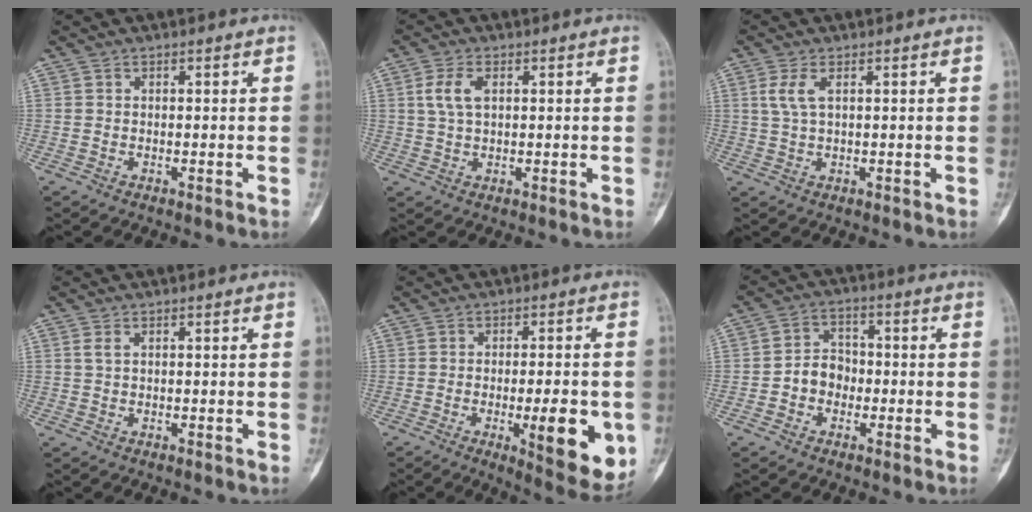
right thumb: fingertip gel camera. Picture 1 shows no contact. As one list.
[{"total": 4.7, "force": [1.3, 2.4, 3.8], "torque": [-0.087, 0.003, 0.026]}, {"total": 3.5, "force": [1.2, 1.3, 3.1], "torque": [-0.080, 0.004, 0.030]}, {"total": 1.2, "force": [0.5, 0.5, 0.9], "torque": [-0.025, 0.007, 0.013]}, {"total": 13.2, "force": [-3.3, 3.9, 12.1], "torque": [-0.148, -0.013, -0.038]}, {"total": 5.9, "force": [-1.4, 4.9, 2.9], "torque": [-0.026, 0.024, -0.036]}]